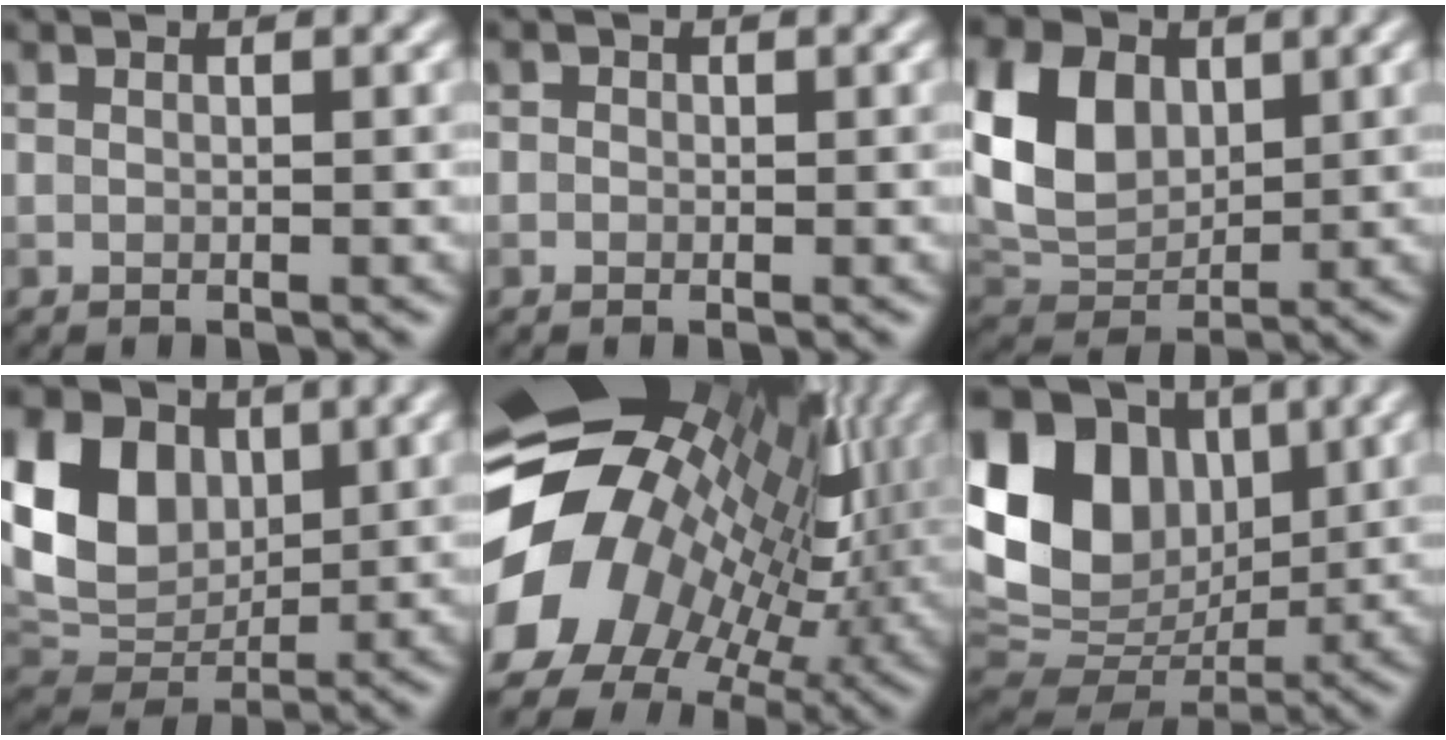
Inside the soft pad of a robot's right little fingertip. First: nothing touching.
{"total": 1.1, "force": [0.1, 1.0, 0.3], "torque": [0.008, -0.005, -0.014]}
{"total": 7.5, "force": [1.7, 5.5, 4.8], "torque": [-0.112, 0.001, 0.031]}
{"total": 9.6, "force": [2.3, 7.2, 6.0], "torque": [-0.136, 0.005, 0.037]}
{"total": 18.2, "force": [0.0, 14.6, 10.9], "torque": [-0.217, -0.020, 0.013]}
{"total": 14.7, "force": [3.5, 11.0, 9.0], "torque": [-0.194, 0.025, 0.068]}